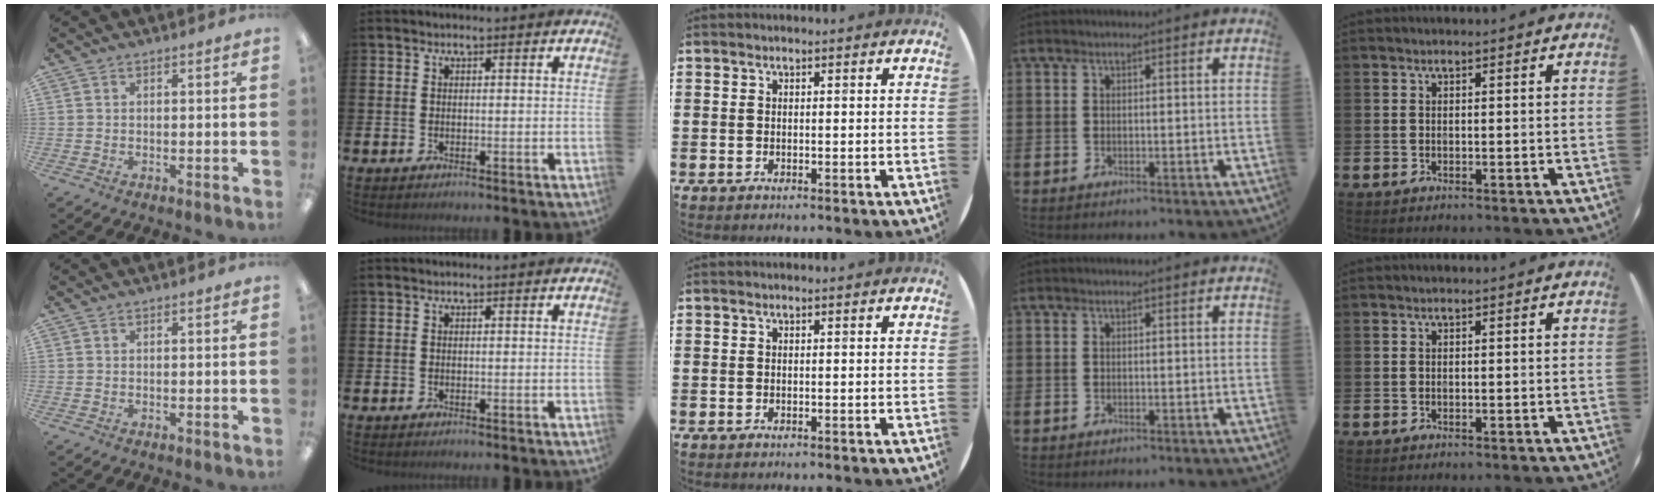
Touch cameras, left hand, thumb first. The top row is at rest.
{}